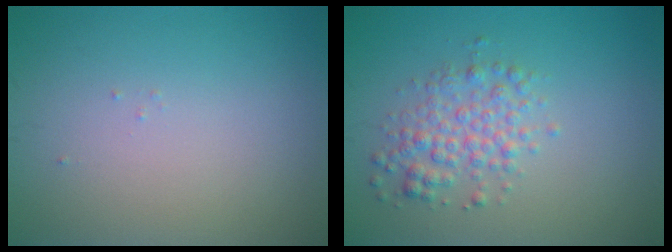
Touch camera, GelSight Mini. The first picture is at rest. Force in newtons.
{"total": 3.1, "press": 3.1, "slide": 0.1}